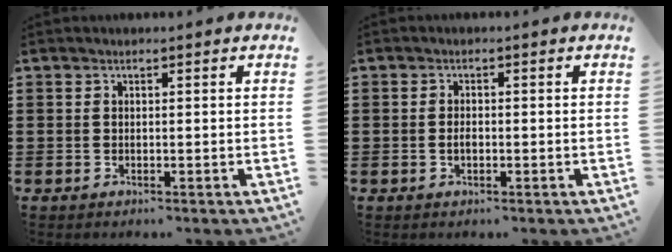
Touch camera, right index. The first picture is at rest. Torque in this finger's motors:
{"motor_torque": [1.10, 1.04, 0.04, 0.06]}